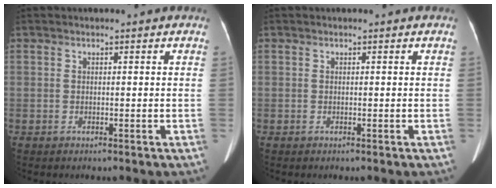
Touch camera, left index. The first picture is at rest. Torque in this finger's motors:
{"motor_torque": [-0.05, -0.04, -0.01, 0.00]}